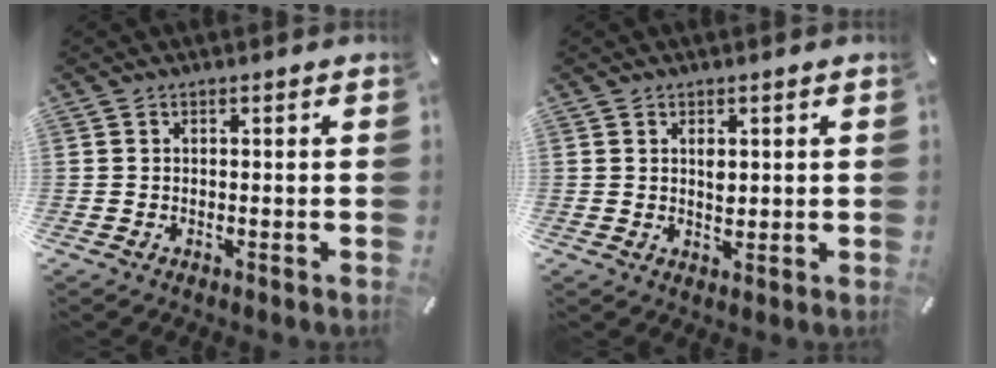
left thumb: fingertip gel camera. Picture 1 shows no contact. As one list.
[{"total": 2.4, "force": [0.7, 1.5, 1.6], "torque": [-0.030, -0.001, 0.011]}]